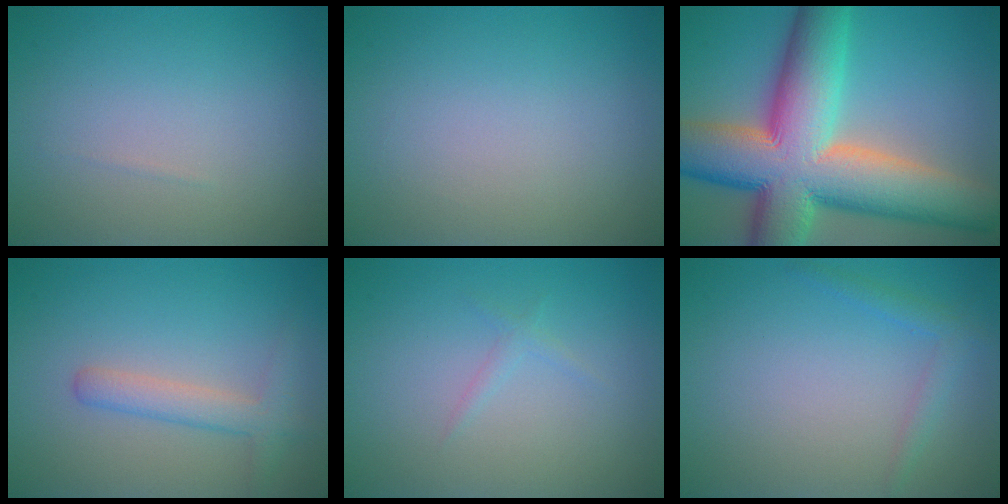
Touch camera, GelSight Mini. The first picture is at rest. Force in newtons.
{"total": 0.0}
{"total": 16.4, "press": 16.3, "slide": 0.9}
{"total": 2.7, "press": 2.7, "slide": 0.1}
{"total": 0.7, "press": 0.7, "slide": 0.1}
{"total": 1.6, "press": 1.6, "slide": 0.1}